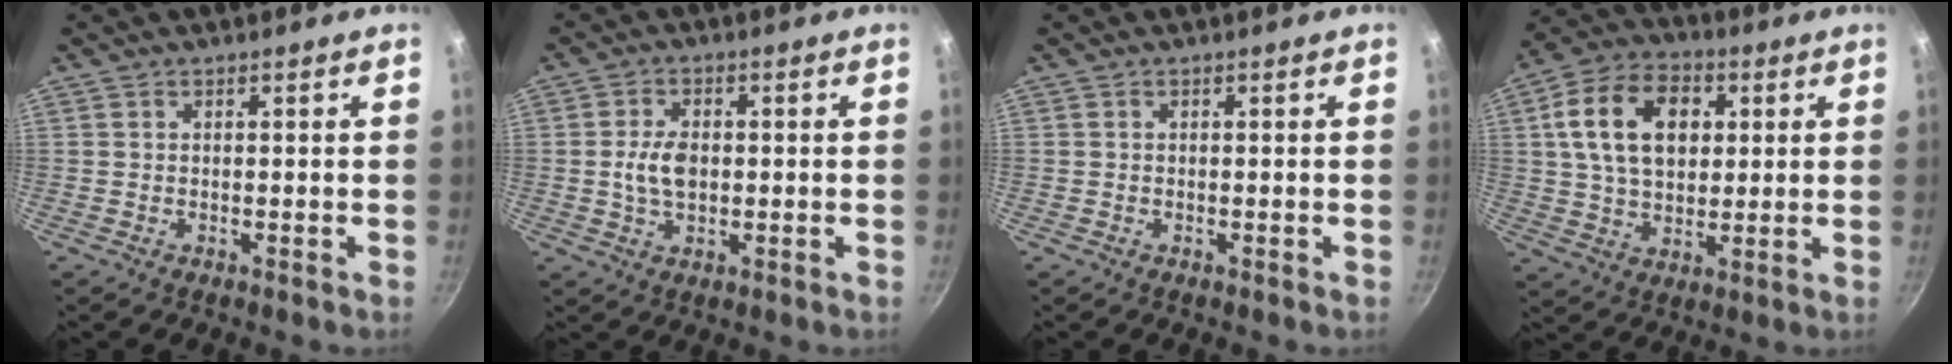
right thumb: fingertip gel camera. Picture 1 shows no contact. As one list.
[{"total": 5.8, "force": [-0.1, 3.6, 4.5], "torque": [-0.073, 0.004, -0.003]}, {"total": 0.0}, {"total": 15.8, "force": [3.7, 10.8, 10.9], "torque": [-0.172, 0.007, 0.054]}]